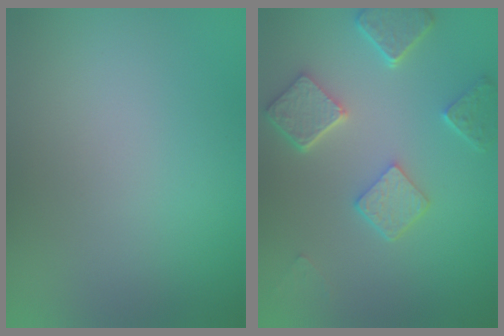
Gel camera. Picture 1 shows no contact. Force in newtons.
{"total": 5.0, "press": 4.0, "slide": 3.1}